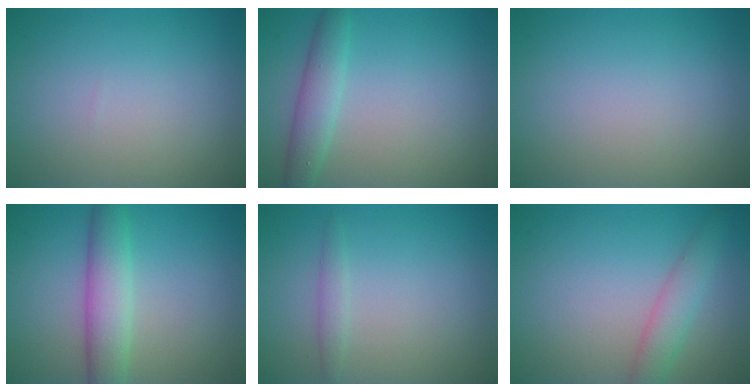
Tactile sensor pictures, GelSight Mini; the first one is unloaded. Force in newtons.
{"total": 2.9, "press": 2.9, "slide": 0.2}
{"total": 0.0}
{"total": 4.3, "press": 4.3, "slide": 0.3}
{"total": 1.1, "press": 1.1, "slide": 0.0}
{"total": 2.7, "press": 2.7, "slide": 0.2}